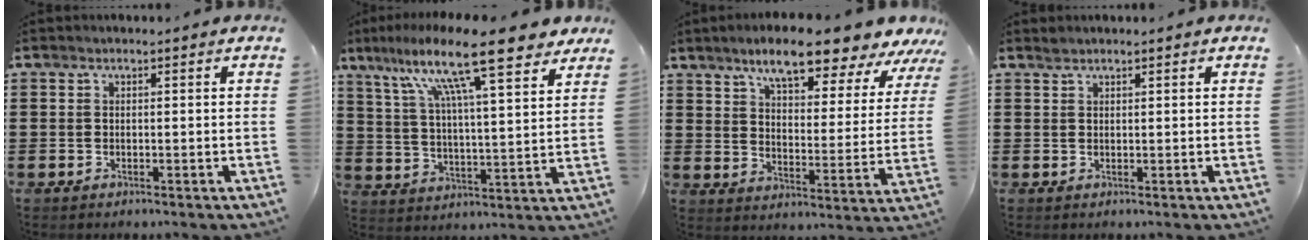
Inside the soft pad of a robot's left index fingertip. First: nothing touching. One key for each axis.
{"total": 14.9, "fx": 10.9, "fy": 2.2, "fz": 10.0, "tx": -0.192, "ty": -0.049, "tz": 0.174}
{"total": 9.7, "fx": 8.3, "fy": 1.4, "fz": 4.8, "tx": -0.099, "ty": -0.038, "tz": 0.140}
{"total": 0.7, "fx": 0.6, "fy": 0.2, "fz": 0.1, "tx": -0.005, "ty": -0.001, "tz": 0.013}